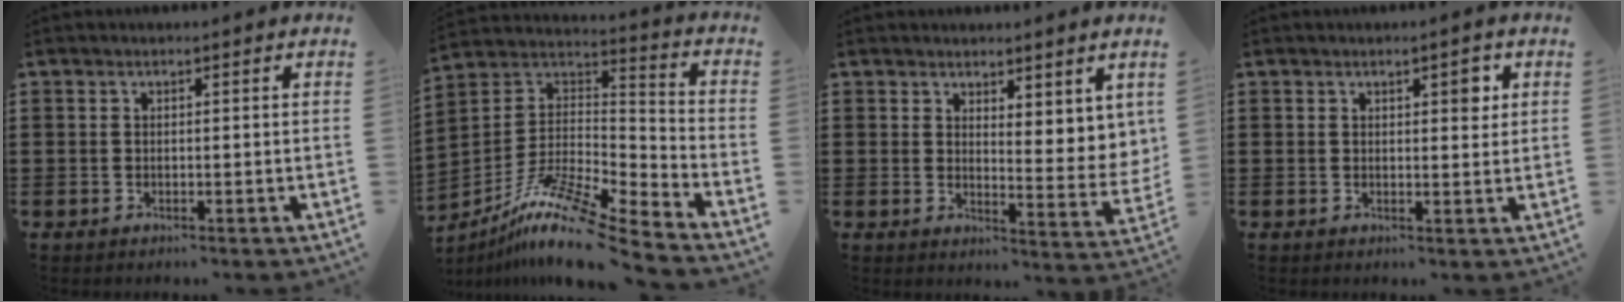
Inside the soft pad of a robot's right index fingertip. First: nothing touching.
{"total": 9.5, "force": [-9.1, 1.4, 2.3], "torque": [-0.043, 0.025, -0.180]}
{"total": 4.0, "force": [3.6, 1.6, 0.9], "torque": [-0.025, -0.014, 0.066]}
{"total": 2.5, "force": [1.1, 1.1, 1.9], "torque": [-0.015, -0.003, 0.013]}